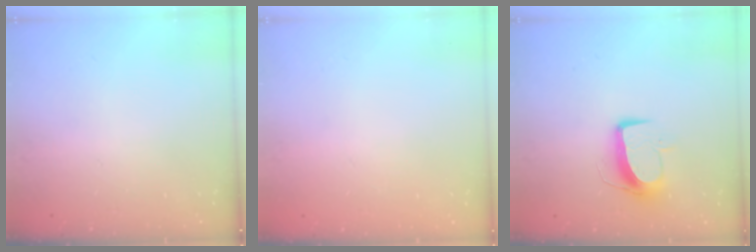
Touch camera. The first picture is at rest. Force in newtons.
{"total": 0.0}
{"total": 9.8, "press": 9.7, "slide": 1.0}